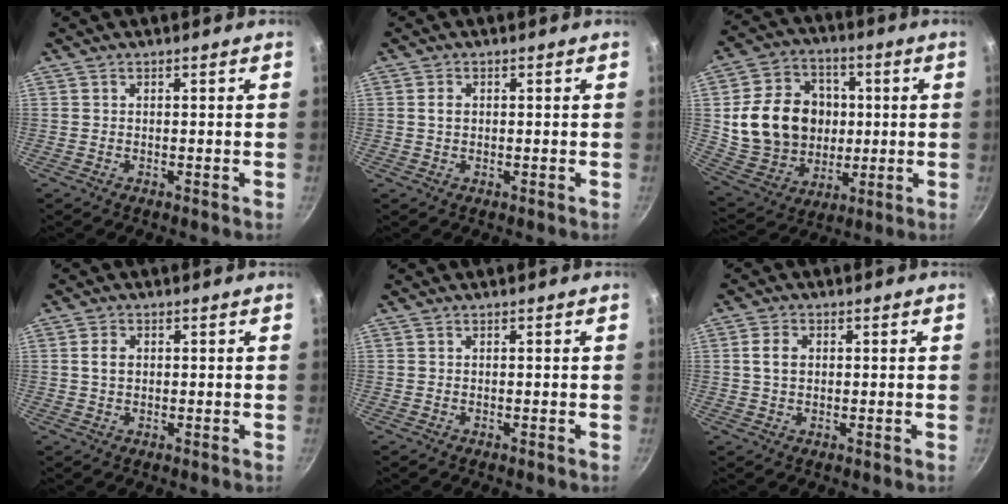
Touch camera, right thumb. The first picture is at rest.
{"total": 1.6, "force": [0.2, 1.2, 1.0], "torque": [-0.016, 0.004, 0.004]}
{"total": 20.2, "force": [1.4, 16.6, 11.3], "torque": [-0.167, 0.013, 0.038]}
{"total": 2.6, "force": [0.4, 1.9, 1.7], "torque": [-0.025, 0.004, 0.006]}
{"total": 0.0}
{"total": 3.6, "force": [0.5, 2.7, 2.4], "torque": [-0.038, 0.007, 0.007]}